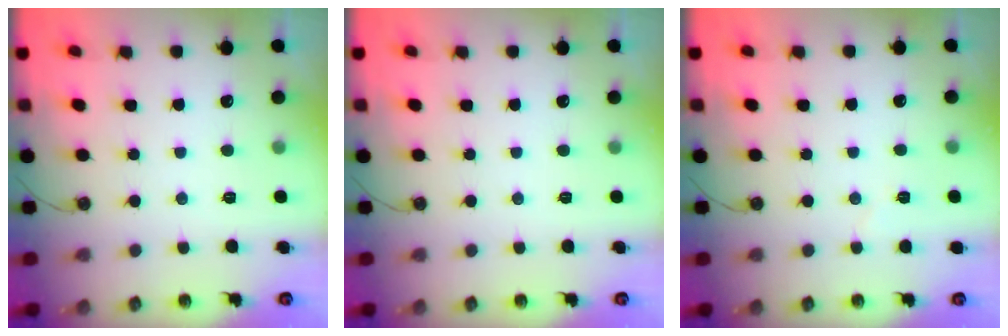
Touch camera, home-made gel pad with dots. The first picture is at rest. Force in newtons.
{"total": 0.0}
{"total": 2.9, "press": 2.4, "slide": 1.7}